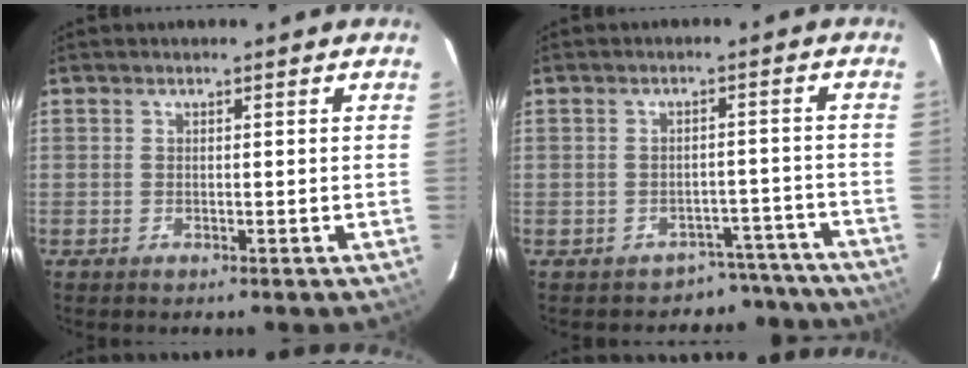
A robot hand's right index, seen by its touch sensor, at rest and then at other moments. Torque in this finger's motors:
{"motor_torque": [-0.12, 0.06, -0.27, -0.09]}